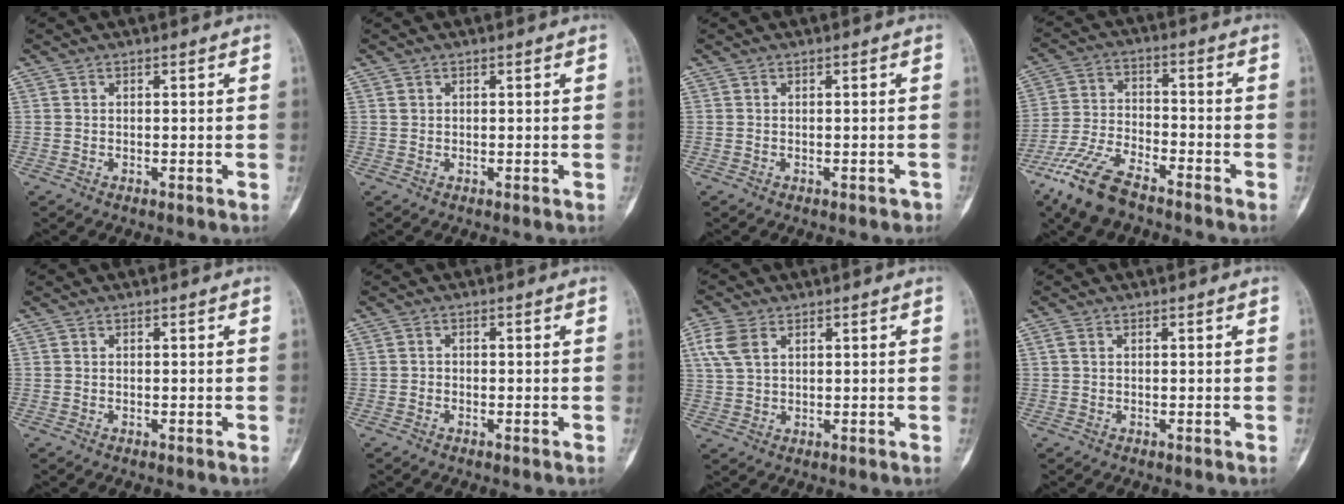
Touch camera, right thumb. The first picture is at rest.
{"total": 0.6, "force": [0.2, 0.5, 0.2], "torque": [0.002, 0.001, 0.004]}
{"total": 0.9, "force": [-0.7, 0.5, 0.3], "torque": [-0.002, 0.008, -0.007]}
{"total": 11.8, "force": [-8.4, 4.5, 7.1], "torque": [-0.148, 0.031, -0.170]}
{"total": 0.0}
{"total": 0.6, "force": [-0.4, 0.5, 0.2], "torque": [0.002, 0.003, -0.013]}
{"total": 5.8, "force": [2.5, 3.6, 3.9], "torque": [-0.087, 0.003, 0.053]}
{"total": 1.0, "force": [0.4, 0.6, 0.7], "torque": [-0.019, 0.005, 0.008]}